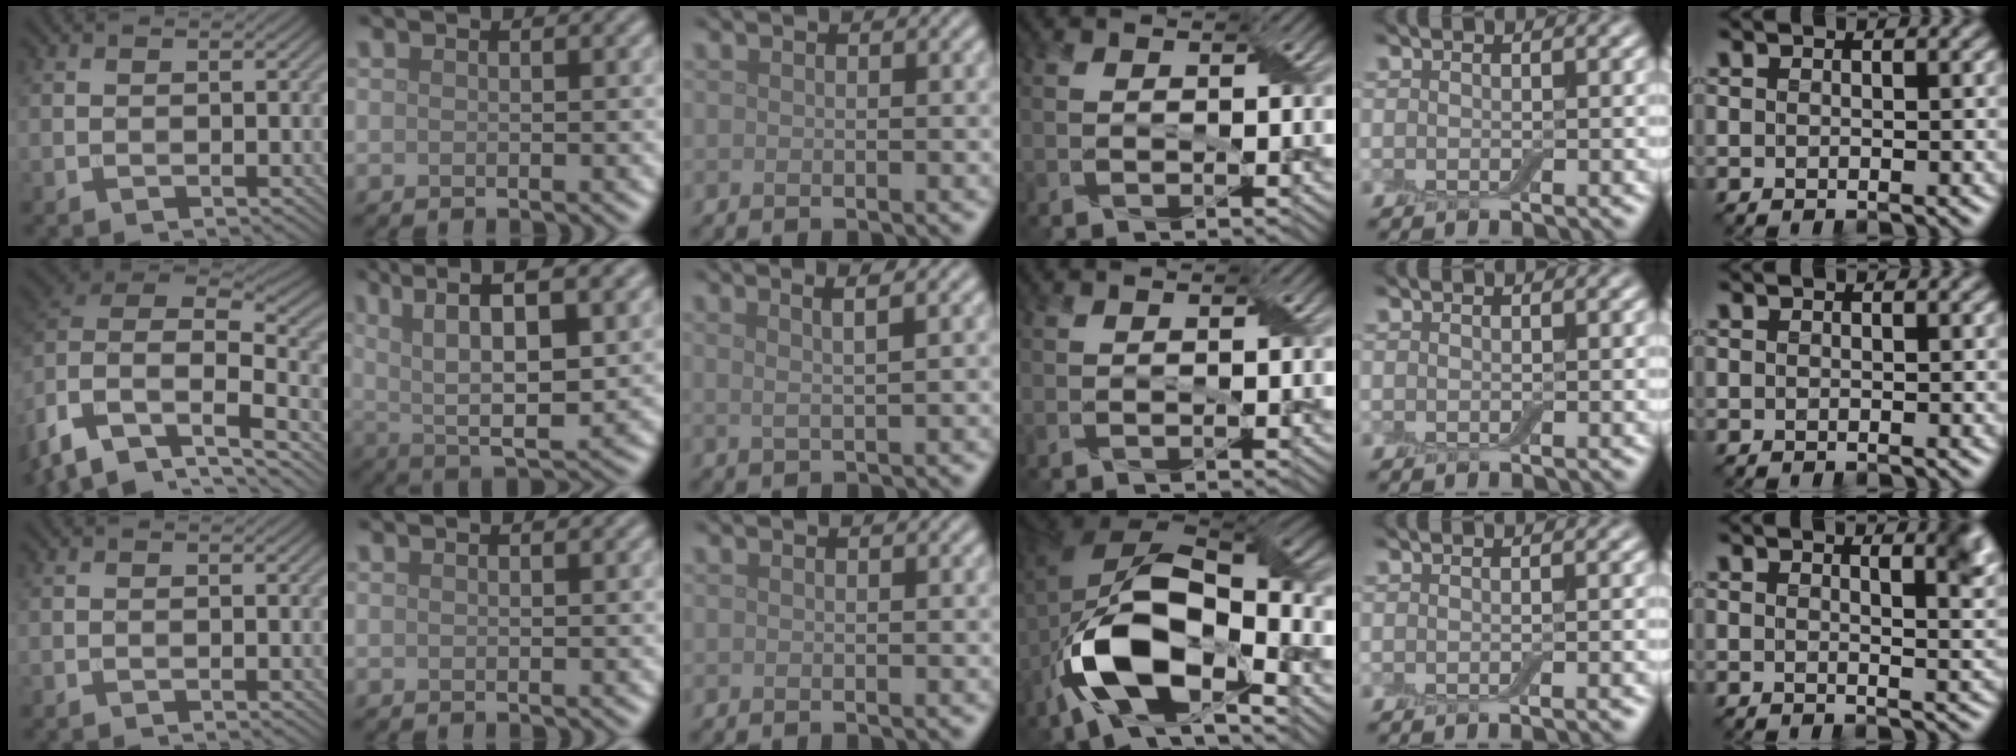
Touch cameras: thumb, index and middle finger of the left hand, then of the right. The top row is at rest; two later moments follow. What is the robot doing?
{"motion": "peel", "object": "bubble wrap"}